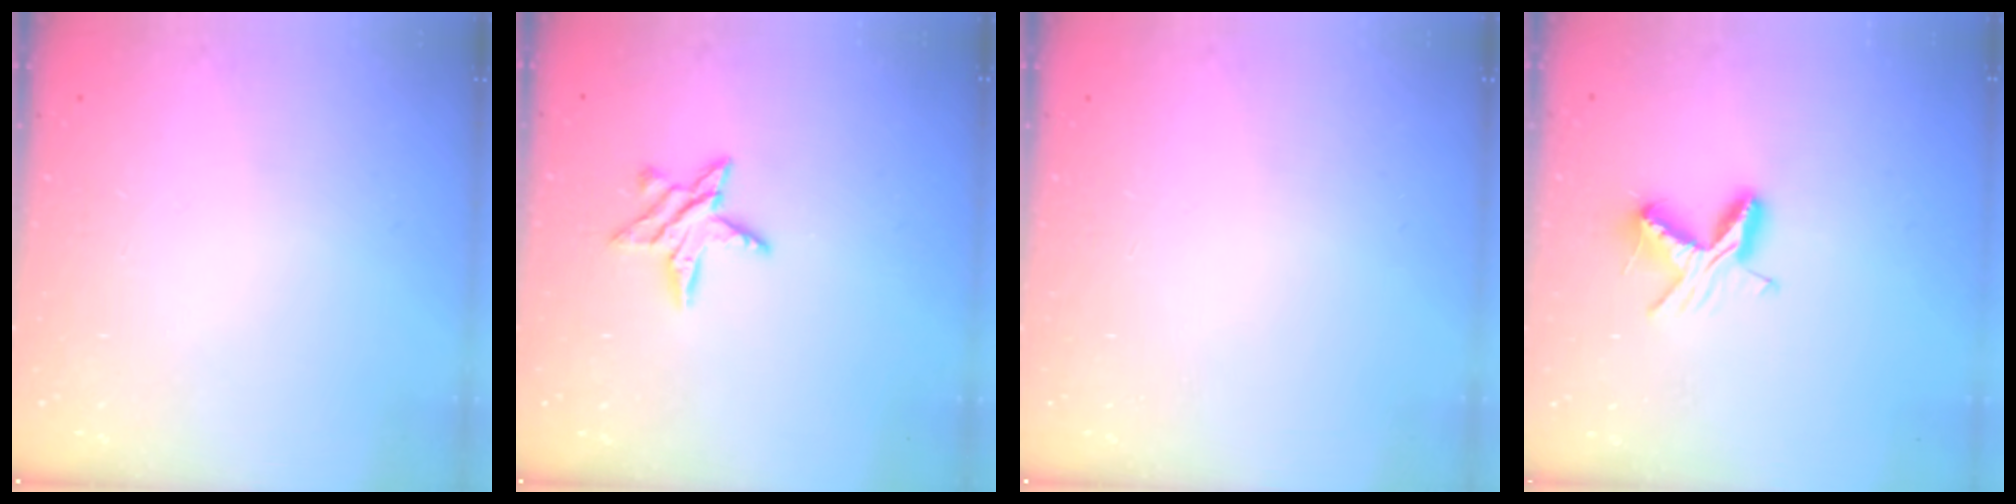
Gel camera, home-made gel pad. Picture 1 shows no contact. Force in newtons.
{"total": 7.6, "press": 7.6, "slide": 0.3}
{"total": 0.0}
{"total": 7.6, "press": 7.6, "slide": 0.6}